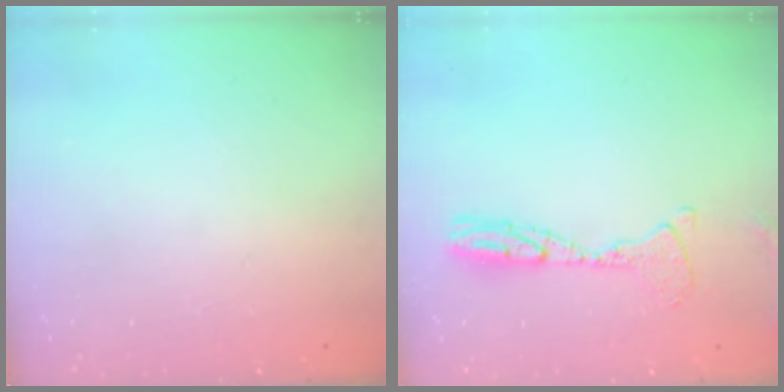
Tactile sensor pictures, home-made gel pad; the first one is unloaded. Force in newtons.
{"total": 11.8, "press": 11.6, "slide": 2.1}